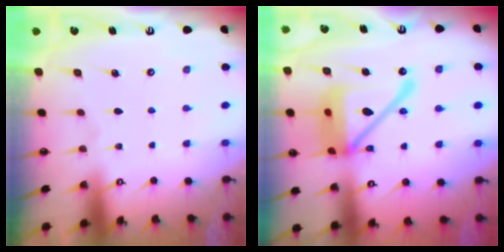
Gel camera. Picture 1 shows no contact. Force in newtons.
{"total": 20.2, "press": 20.1, "slide": 2.3}